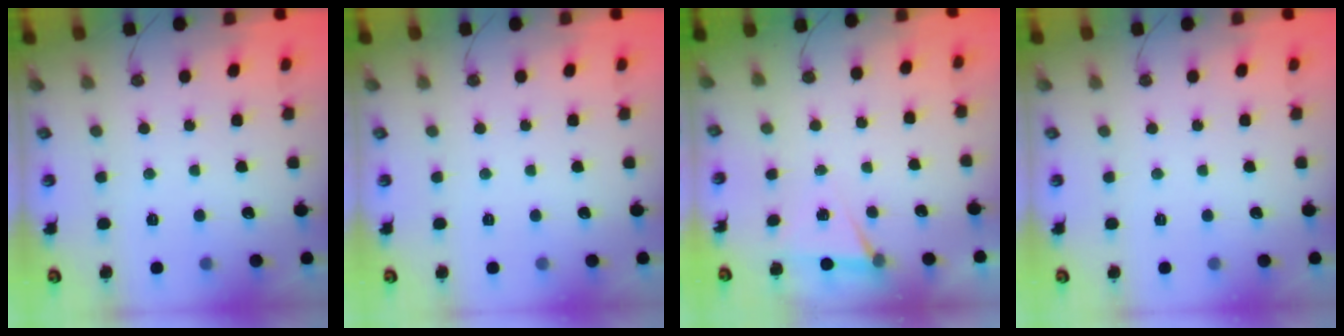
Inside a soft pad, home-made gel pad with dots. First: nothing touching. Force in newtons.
{"total": 0.0}
{"total": 4.9, "press": 2.1, "slide": 4.5}
{"total": 0.0}